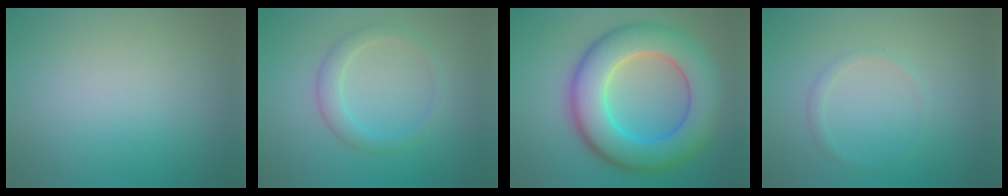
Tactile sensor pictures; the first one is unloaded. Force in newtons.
{"total": 2.2, "press": 2.2, "slide": 0.1}
{"total": 10.1, "press": 10.1, "slide": 0.7}
{"total": 0.9, "press": 0.9, "slide": 0.0}